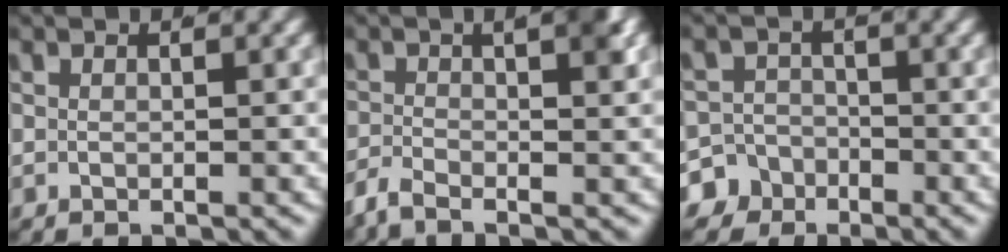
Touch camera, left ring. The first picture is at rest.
{"total": 3.6, "force": [-1.3, 0.8, 3.3], "torque": [-0.053, -0.005, -0.026]}
{"total": 6.0, "force": [-3.7, 4.7, 0.8], "torque": [-0.015, -0.024, -0.064]}